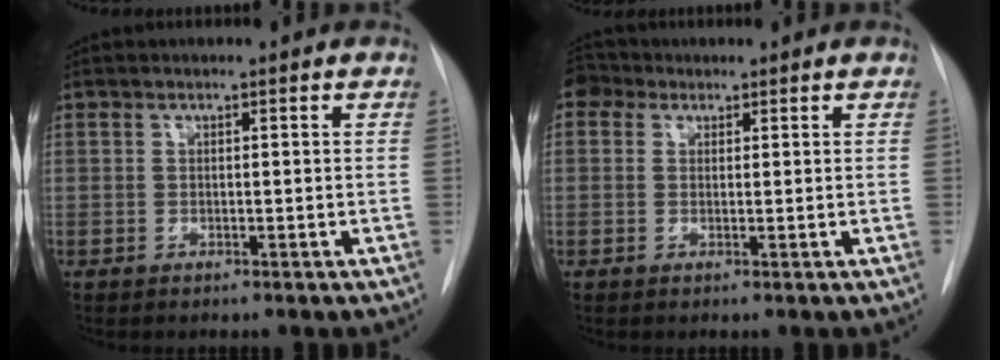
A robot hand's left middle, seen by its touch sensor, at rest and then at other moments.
{"total": 3.0, "force": [1.8, 2.3, 0.6], "torque": [-0.012, 0.017, 0.029]}